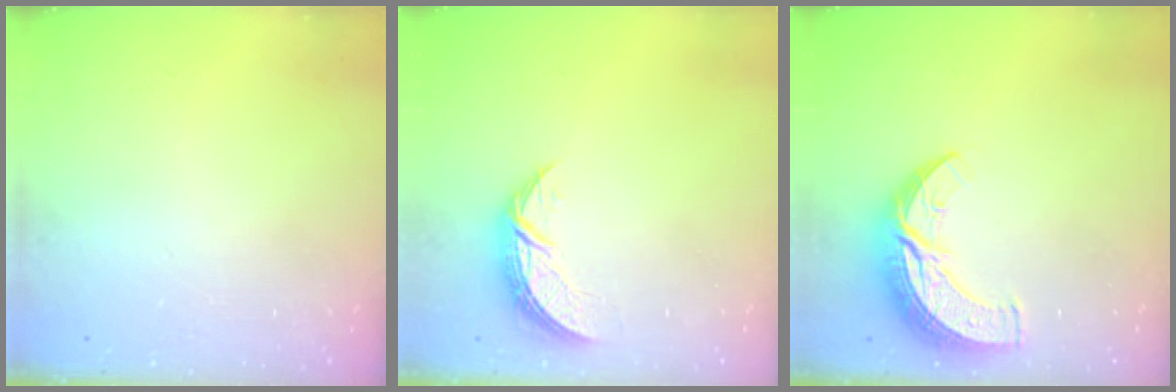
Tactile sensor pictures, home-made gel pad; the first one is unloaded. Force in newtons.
{"total": 7.3, "press": 7.3, "slide": 0.5}
{"total": 10.9, "press": 10.9, "slide": 0.8}